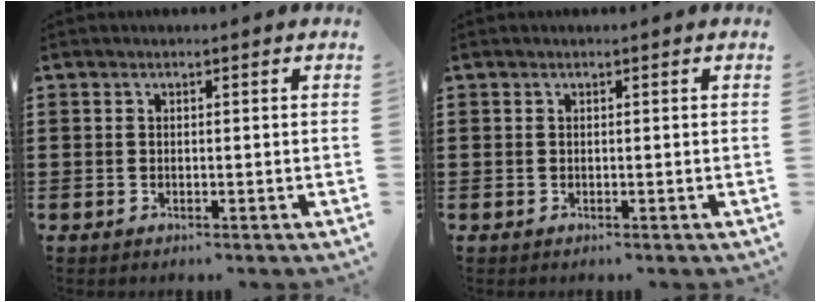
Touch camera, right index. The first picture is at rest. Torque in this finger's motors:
{"motor_torque": [1.47, 0.67, 0.00, 0.00]}